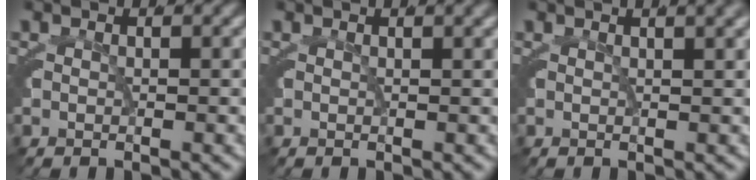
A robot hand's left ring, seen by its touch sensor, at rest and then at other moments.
{"total": 1.1, "force": [0.8, 0.1, 0.7], "torque": [-0.005, 0.005, 0.009]}
{"total": 2.4, "force": [1.6, 0.6, 1.6], "torque": [-0.013, 0.010, 0.020]}